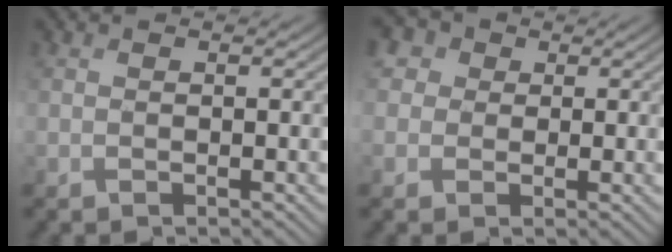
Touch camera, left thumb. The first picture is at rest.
{"total": 6.0, "force": [2.2, 5.0, 2.4], "torque": [-0.091, 0.011, 0.021]}